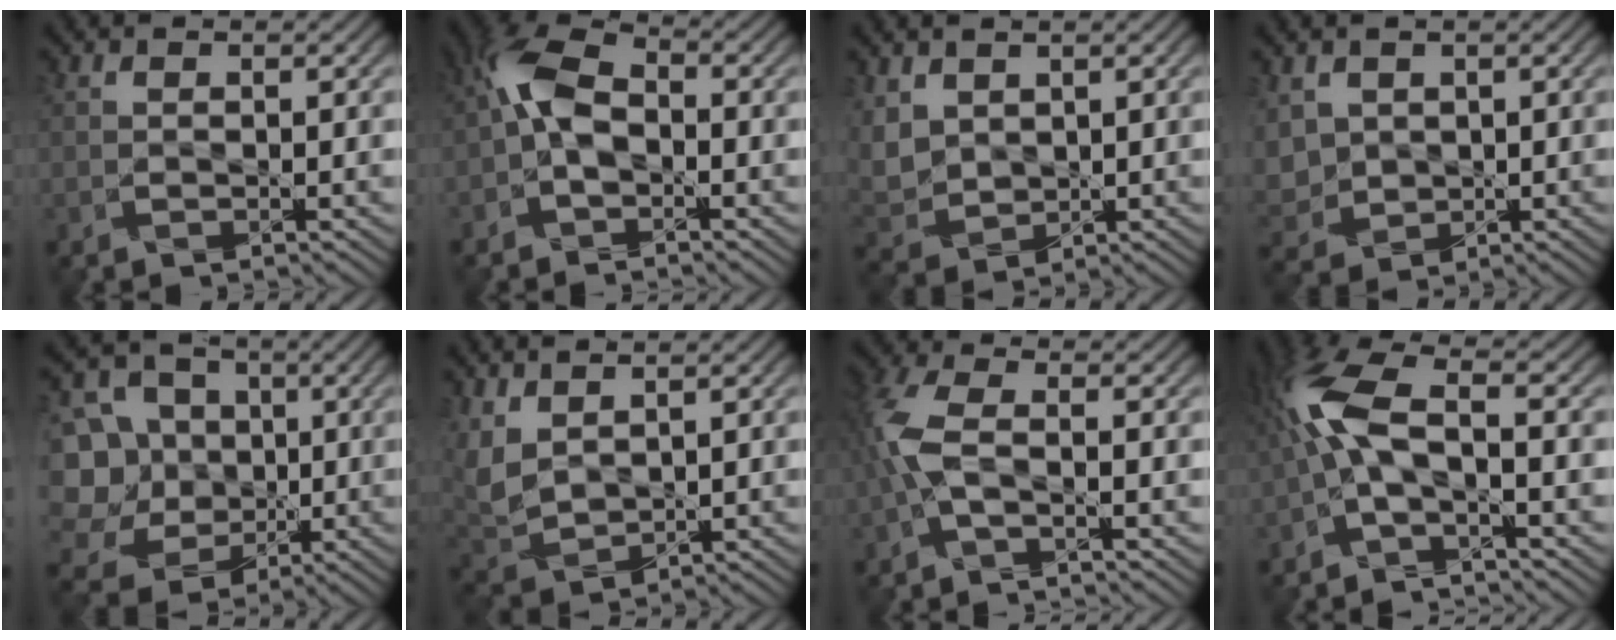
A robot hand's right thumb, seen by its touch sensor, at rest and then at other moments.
{"total": 6.7, "force": [-1.0, 3.6, 5.6], "torque": [-0.133, 0.017, -0.035]}
{"total": 5.6, "force": [2.4, 3.9, 3.1], "torque": [-0.121, 0.005, 0.057]}
{"total": 4.9, "force": [1.2, 4.0, 2.6], "torque": [-0.107, -0.002, 0.027]}
{"total": 13.4, "force": [0.2, 12.2, 5.6], "torque": [-0.235, 0.037, 0.000]}
{"total": 6.2, "force": [3.2, 3.4, 4.2], "torque": [-0.142, 0.006, 0.074]}
{"total": 5.4, "force": [-1.3, 1.8, 4.9], "torque": [-0.145, 0.008, -0.031]}
{"total": 8.6, "force": [-1.3, 2.5, 8.1], "torque": [-0.202, 0.020, -0.042]}